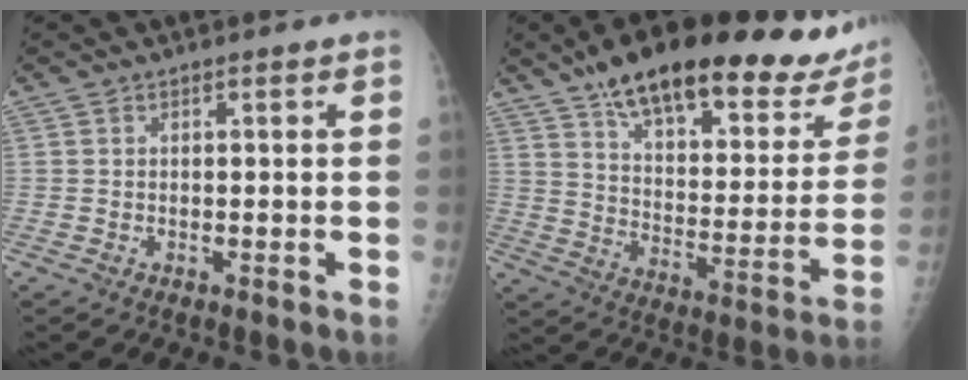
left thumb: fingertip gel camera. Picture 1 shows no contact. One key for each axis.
{"total": 30.0, "fx": 21.1, "fy": 10.2, "fz": 18.7, "tx": -0.239, "ty": -0.054, "tz": 0.298}